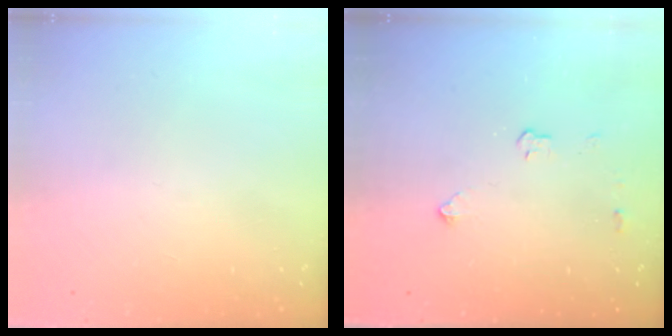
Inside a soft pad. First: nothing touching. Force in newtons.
{"total": 2.9, "press": 2.9, "slide": 0.5}